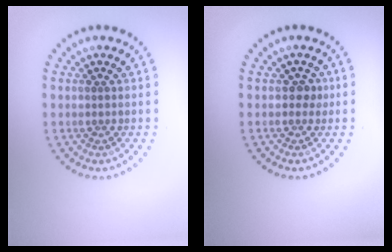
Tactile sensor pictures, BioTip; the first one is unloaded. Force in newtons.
{"total": 1.0, "press": 0.9, "slide": 0.3}